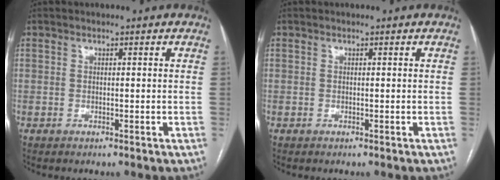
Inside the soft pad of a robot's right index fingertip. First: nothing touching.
{"total": 0.0}